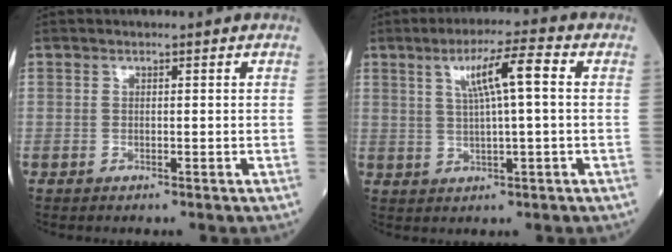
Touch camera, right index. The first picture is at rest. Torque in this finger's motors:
{"motor_torque": [0.68, 0.04, 0.13, 0.04]}